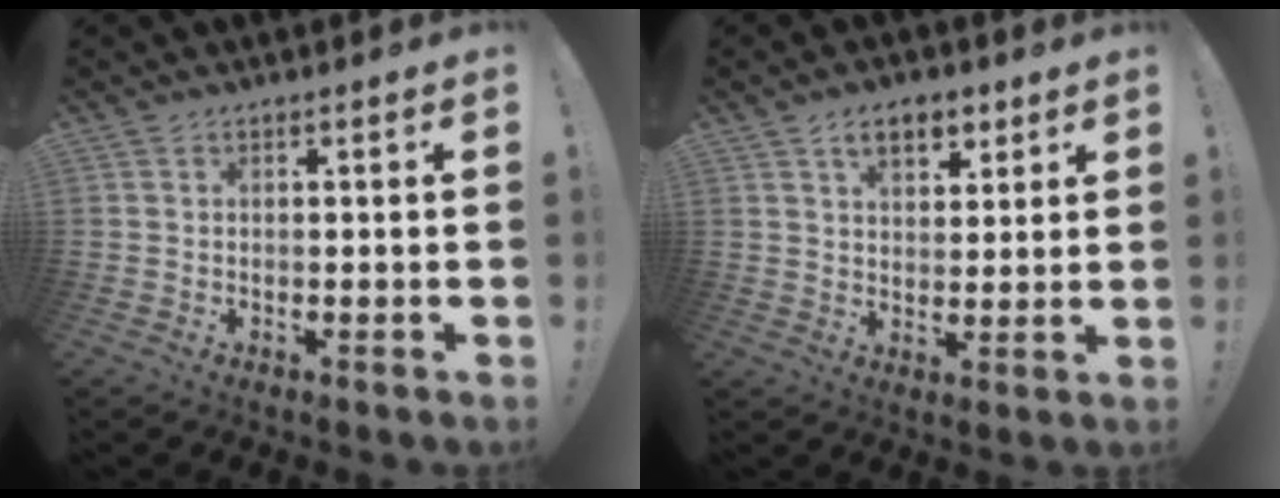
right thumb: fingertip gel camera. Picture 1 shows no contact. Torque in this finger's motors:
{"motor_torque": [0.57, 1.36, 0.19, -0.07, 0.00]}